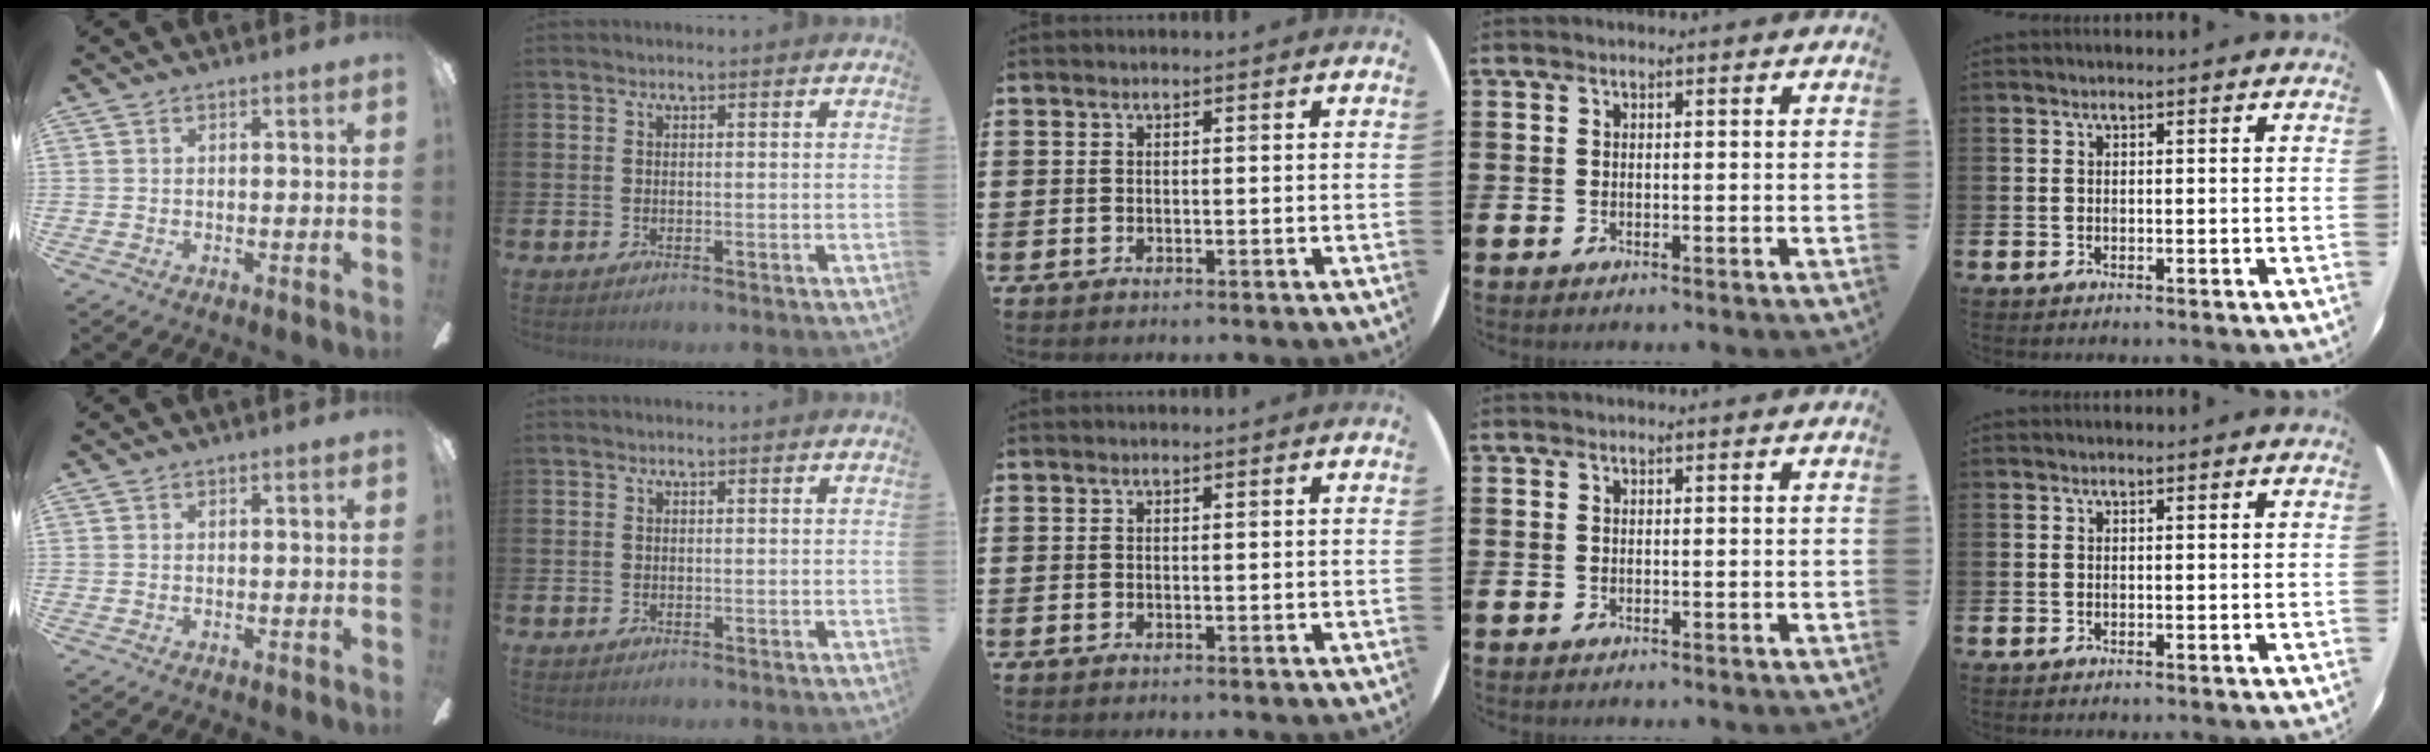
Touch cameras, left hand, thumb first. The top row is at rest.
{}